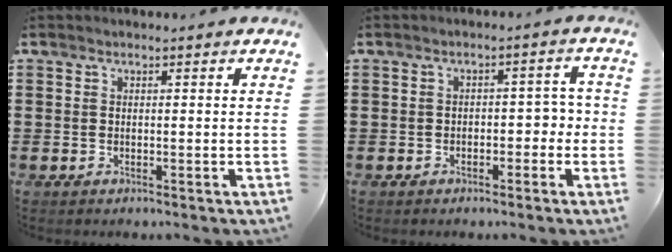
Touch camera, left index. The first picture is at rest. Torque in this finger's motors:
{"motor_torque": [0.18, 0.06, 0.04, 0.01]}